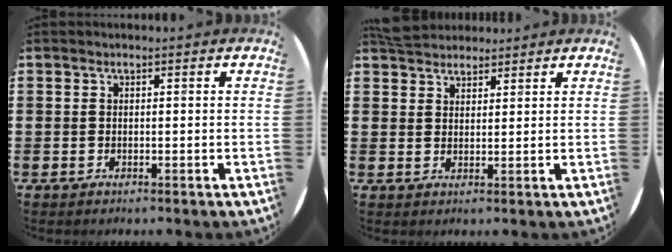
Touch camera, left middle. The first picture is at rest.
{"total": 3.6, "force": [3.5, 1.0, 0.2], "torque": [-0.005, -0.006, 0.067]}